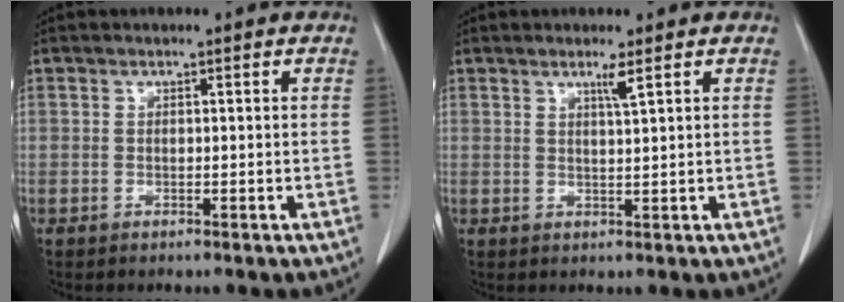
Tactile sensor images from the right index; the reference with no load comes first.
{"total": 1.9, "force": [1.2, -0.5, 1.5], "torque": [-0.030, -0.007, 0.022]}